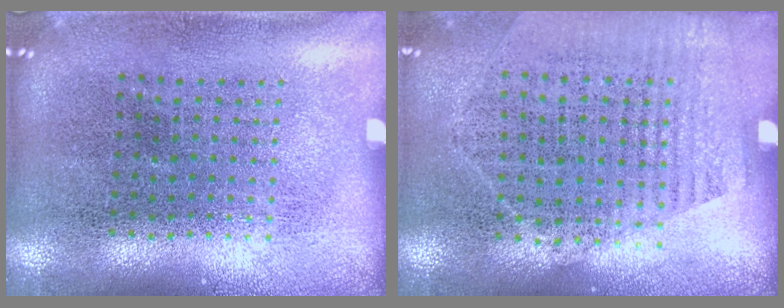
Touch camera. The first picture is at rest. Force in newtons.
{"total": 1.2, "press": 1.0, "slide": 0.7}